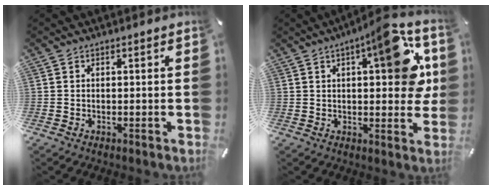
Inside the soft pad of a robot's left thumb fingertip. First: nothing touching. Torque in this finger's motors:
{"motor_torque": [2.37, 2.64, 1.50, -1.27, 0.42]}